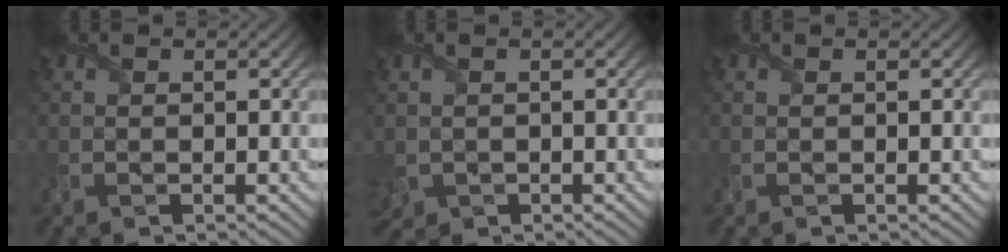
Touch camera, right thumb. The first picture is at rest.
{"total": 2.2, "force": [-0.5, 2.0, 0.9], "torque": [-0.035, -0.015, -0.013]}
{"total": 0.0}